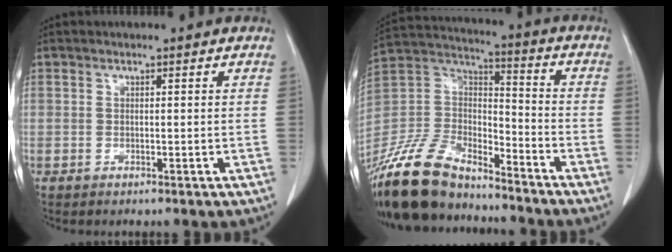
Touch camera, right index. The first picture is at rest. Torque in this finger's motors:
{"motor_torque": [0.76, -0.69, -0.03, -0.21]}